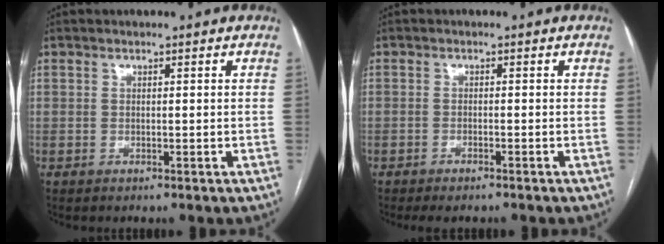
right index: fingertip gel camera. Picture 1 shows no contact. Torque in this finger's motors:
{"motor_torque": [0.10, 0.01, 0.00, -0.03]}